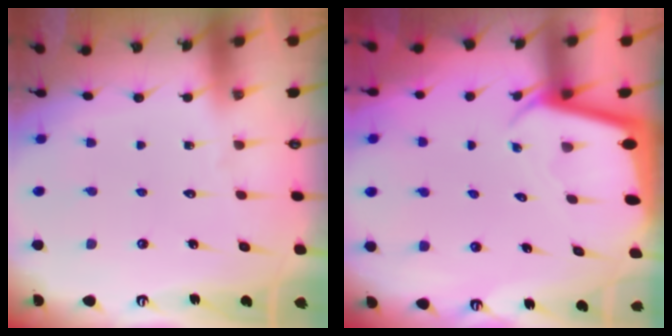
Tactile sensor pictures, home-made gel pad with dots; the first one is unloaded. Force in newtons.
{"total": 2.0, "press": 2.0, "slide": 0.1}